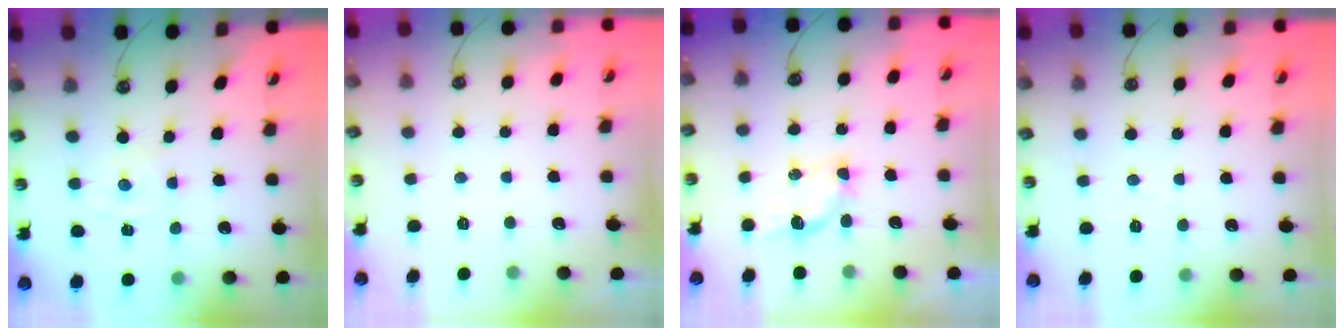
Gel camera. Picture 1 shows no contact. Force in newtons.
{"total": 0.0}
{"total": 4.4, "press": 4.4, "slide": 0.5}
{"total": 2.6, "press": 2.6, "slide": 0.4}